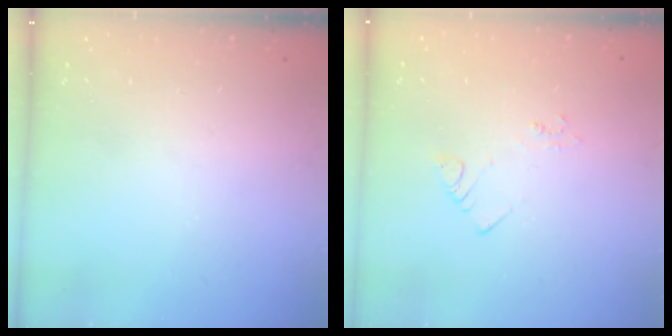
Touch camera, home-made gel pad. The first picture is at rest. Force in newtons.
{"total": 2.6, "press": 2.6, "slide": 0.3}